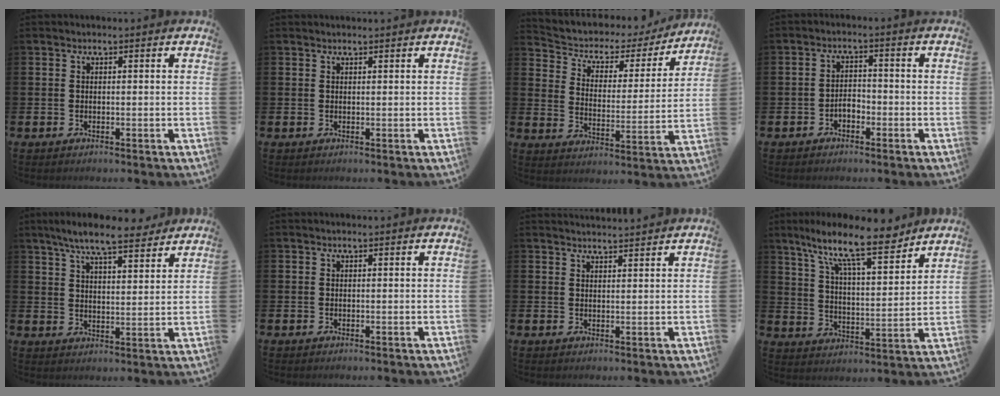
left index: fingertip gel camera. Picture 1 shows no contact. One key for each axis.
{"total": 0.6, "fx": 0.6, "fy": 0.0, "fz": 0.0, "tx": 0.004, "ty": -0.001, "tz": 0.010}
{"total": 4.8, "fx": 3.7, "fy": 2.8, "fz": 1.2, "tx": -0.051, "ty": -0.029, "tz": 0.053}
{"total": 2.1, "fx": -1.4, "fy": 1.2, "fz": 1.0, "tx": -0.017, "ty": 0.006, "tz": -0.032}
{"total": 8.2, "fx": 7.4, "fy": 1.3, "fz": 3.3, "tx": -0.072, "ty": -0.032, "tz": 0.131}
{"total": 0.0}
{"total": 2.3, "fx": 2.3, "fy": -0.1, "fz": 0.0, "tx": 0.007, "ty": -0.016, "tz": 0.039}
{"total": 12.0, "fx": 9.8, "fy": 2.3, "fz": 6.6, "tx": -0.137, "ty": -0.054, "tz": 0.166}